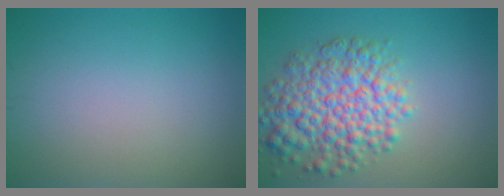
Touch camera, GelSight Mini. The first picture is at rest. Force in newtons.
{"total": 7.1, "press": 7.1, "slide": 0.2}